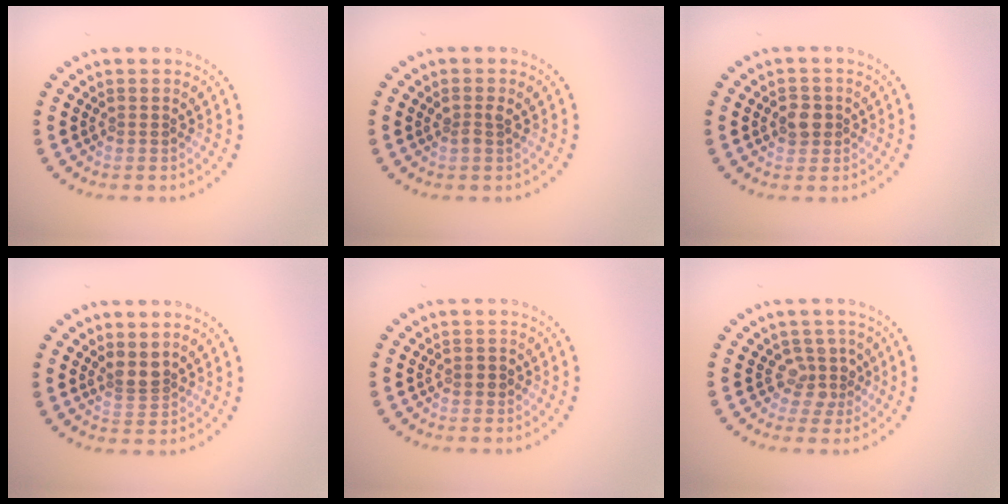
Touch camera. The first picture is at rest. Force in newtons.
{"total": 0.9, "press": 0.8, "slide": 0.4}
{"total": 2.0, "press": 1.9, "slide": 0.4}
{"total": 2.0, "press": 1.4, "slide": 1.4}
{"total": 1.1, "press": 1.1, "slide": 0.2}
{"total": 2.5, "press": 1.8, "slide": 1.7}